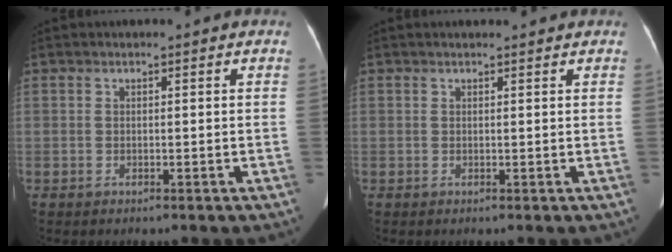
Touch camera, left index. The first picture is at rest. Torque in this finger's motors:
{"motor_torque": [0.34, -0.76, -0.02, -0.01]}